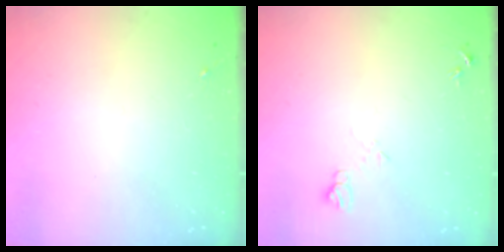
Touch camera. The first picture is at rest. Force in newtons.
{"total": 6.3, "press": 6.3, "slide": 0.7}